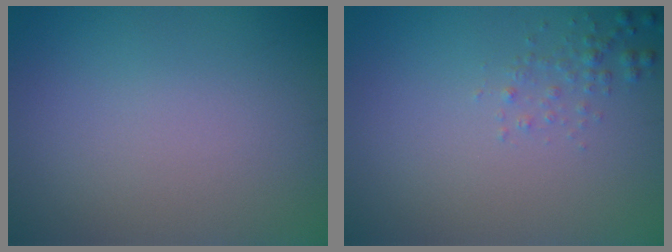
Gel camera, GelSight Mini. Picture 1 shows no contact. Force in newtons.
{"total": 1.1, "press": 1.1, "slide": 0.1}